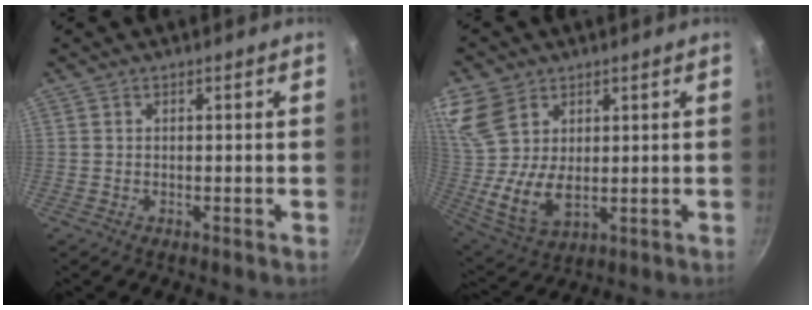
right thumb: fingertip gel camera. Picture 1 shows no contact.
{"total": 14.5, "force": [5.4, 9.7, 9.3], "torque": [-0.182, -0.026, 0.117]}